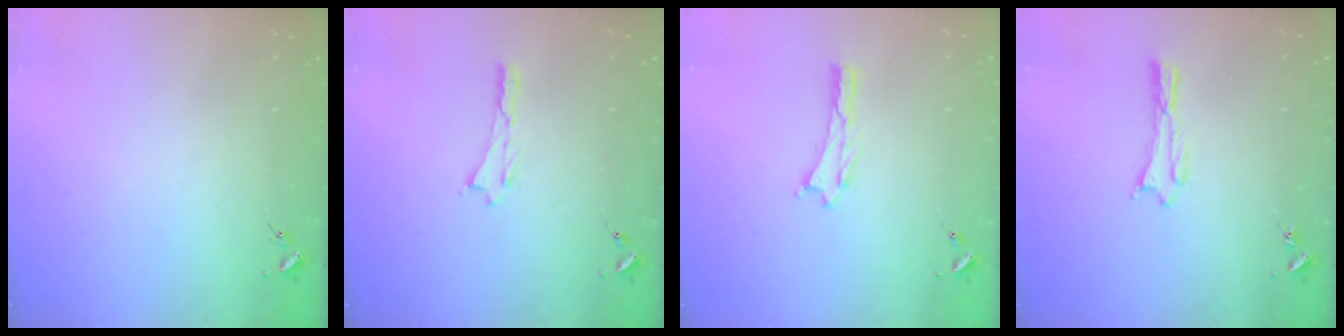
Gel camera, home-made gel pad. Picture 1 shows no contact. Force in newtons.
{"total": 0.0}
{"total": 0.0}
{"total": 0.7, "press": 0.7, "slide": 0.1}